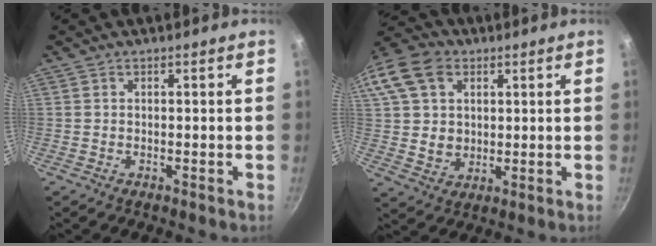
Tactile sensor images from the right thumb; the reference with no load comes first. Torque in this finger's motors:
{"motor_torque": [0.39, 0.39, 0.13, -0.13, 0.14]}